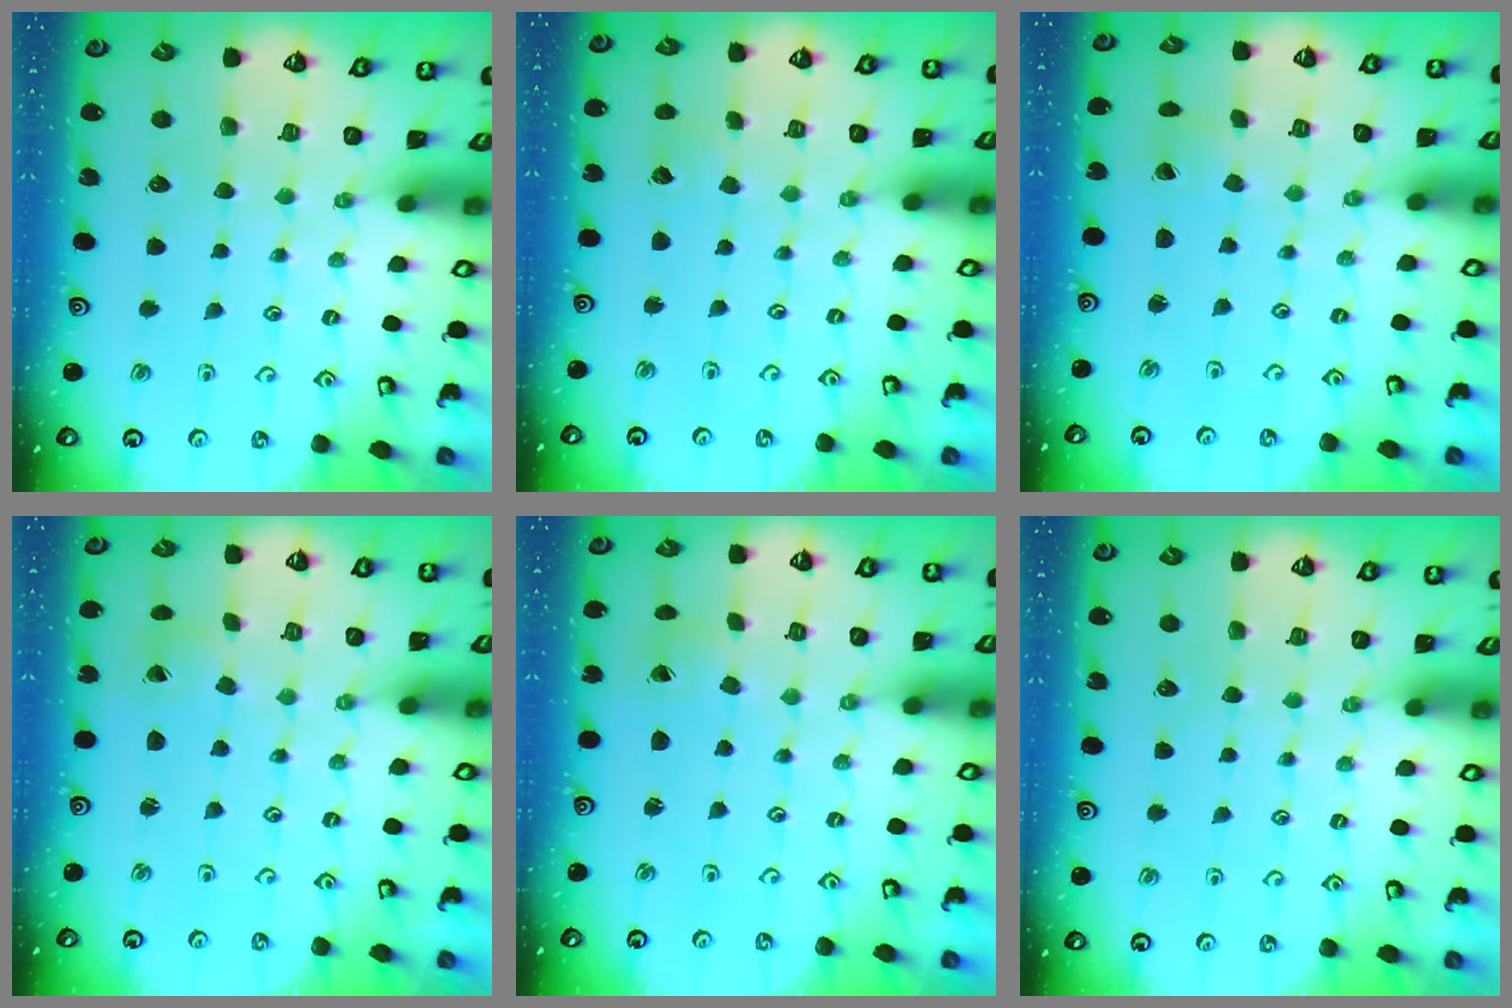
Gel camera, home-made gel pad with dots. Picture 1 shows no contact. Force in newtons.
{"total": 3.4, "press": 3.3, "slide": 0.4}
{"total": 0.7, "press": 0.7, "slide": 0.1}
{"total": 1.8, "press": 1.8, "slide": 0.1}
{"total": 0.5, "press": 0.5, "slide": 0.1}
{"total": 0.0}